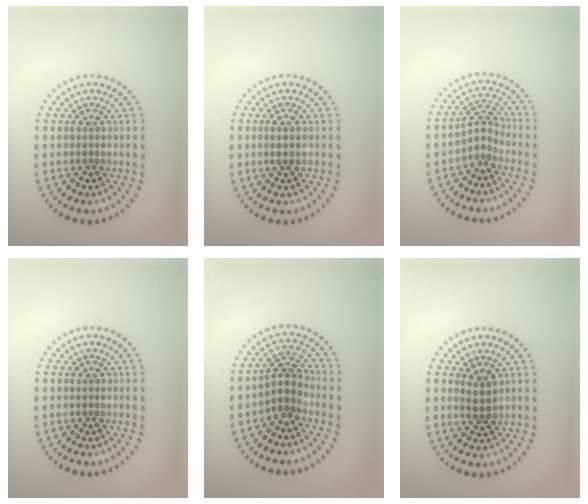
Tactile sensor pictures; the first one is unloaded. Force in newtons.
{"total": 1.4, "press": 1.2, "slide": 0.7}
{"total": 2.1, "press": 1.3, "slide": 1.6}
{"total": 0.0}
{"total": 2.5, "press": 2.0, "slide": 1.5}
{"total": 1.6, "press": 1.4, "slide": 0.9}